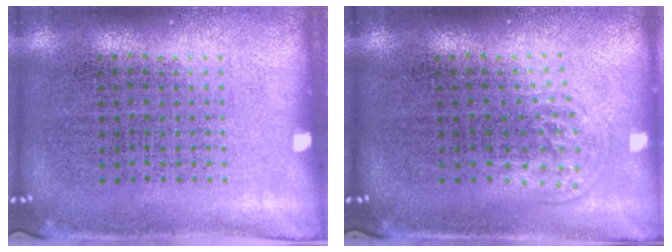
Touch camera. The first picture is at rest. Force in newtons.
{"total": 1.0, "press": 0.7, "slide": 0.8}